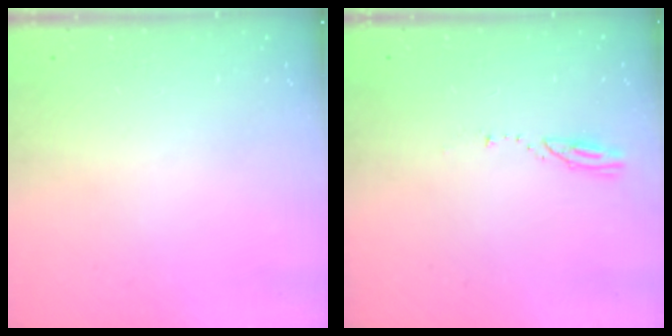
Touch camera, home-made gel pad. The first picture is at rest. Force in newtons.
{"total": 3.3, "press": 3.3, "slide": 0.3}